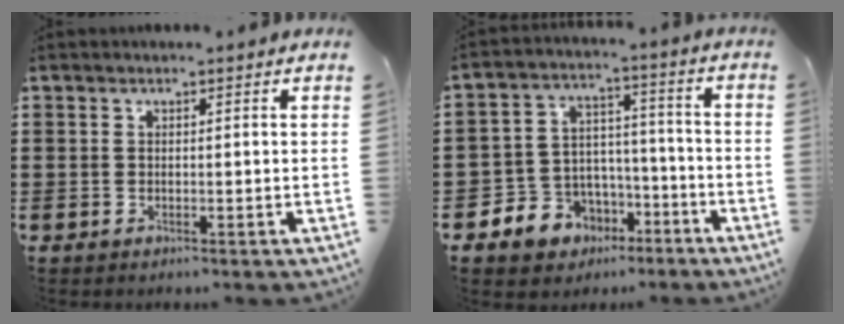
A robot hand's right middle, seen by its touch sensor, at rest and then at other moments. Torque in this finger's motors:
{"motor_torque": [2.14, 0.00, 0.18, 0.03]}